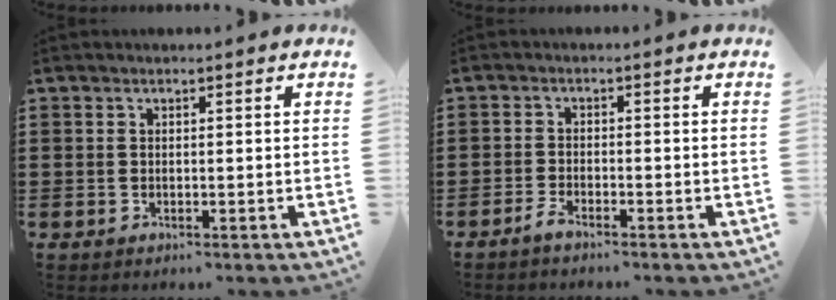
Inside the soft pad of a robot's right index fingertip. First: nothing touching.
{"total": 1.9, "force": [-1.8, 0.0, 0.6], "torque": [-0.014, -0.001, -0.033]}